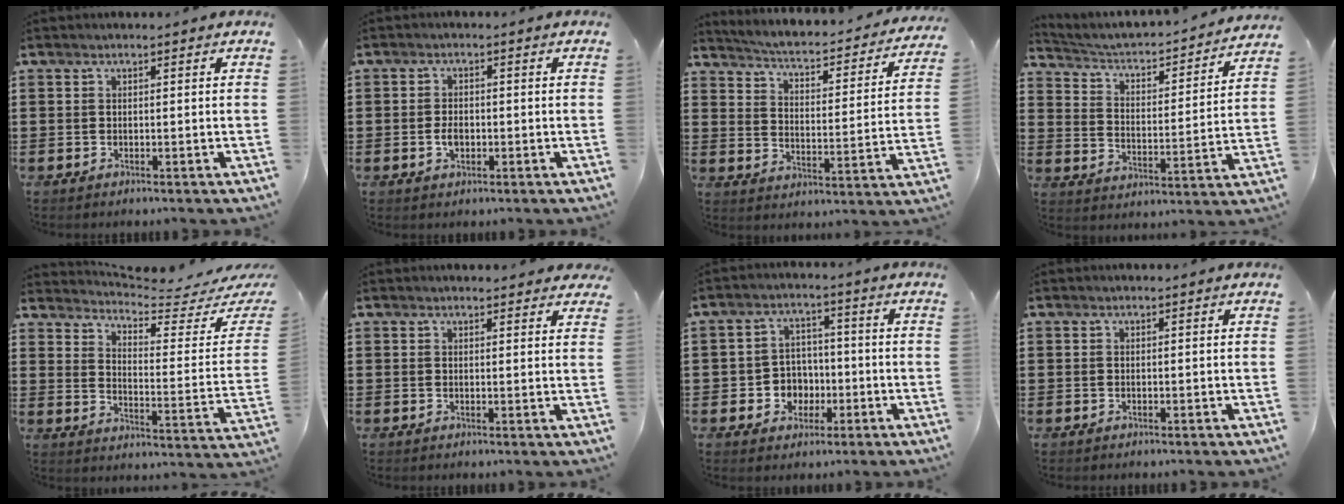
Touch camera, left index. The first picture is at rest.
{"total": 2.3, "force": [-0.4, 1.3, 1.9], "torque": [-0.044, 0.000, -0.009]}
{"total": 2.8, "force": [2.6, -0.1, 1.1], "torque": [-0.042, -0.033, 0.032]}
{"total": 2.5, "force": [2.2, 0.6, 0.9], "torque": [-0.034, -0.030, 0.025]}
{"total": 3.8, "force": [3.6, -0.1, 1.2], "torque": [-0.039, -0.038, 0.053]}
{"total": 1.6, "force": [1.5, 0.5, 0.4], "torque": [-0.003, 0.000, 0.028]}
{"total": 5.0, "force": [-1.4, 4.6, 1.4], "torque": [-0.039, 0.013, -0.025]}
{"total": 0.0}